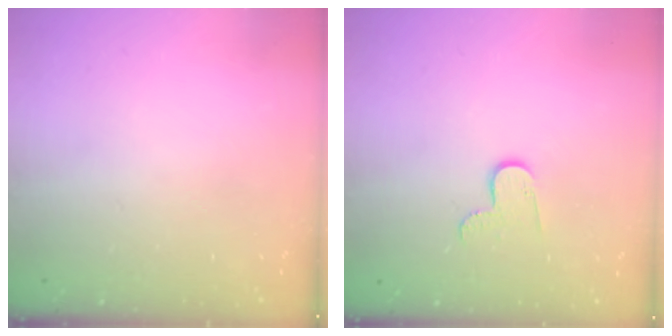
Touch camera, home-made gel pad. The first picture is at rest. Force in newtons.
{"total": 5.7, "press": 5.7, "slide": 0.5}